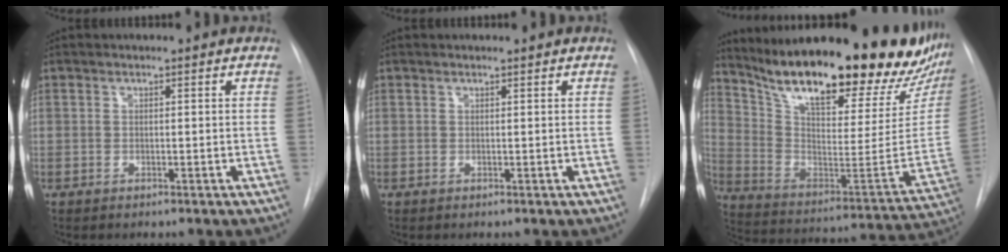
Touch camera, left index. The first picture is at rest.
{"total": 0.7, "force": [0.7, -0.1, 0.1], "torque": [-0.006, 0.004, 0.010]}
{"total": 31.3, "force": [25.3, 6.6, 17.2], "torque": [-0.284, -0.071, 0.355]}